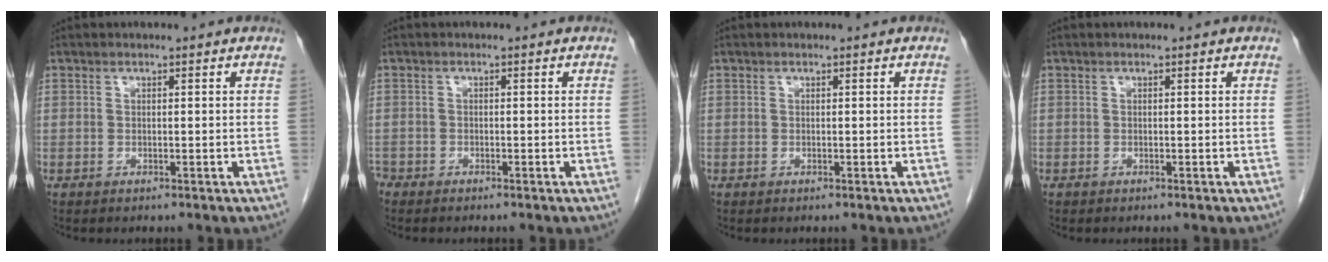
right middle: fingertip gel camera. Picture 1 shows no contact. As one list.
[{"total": 1.5, "force": [-1.4, 0.7, 0.2], "torque": [-0.004, 0.000, -0.023]}, {"total": 0.0}, {"total": 0.0}]